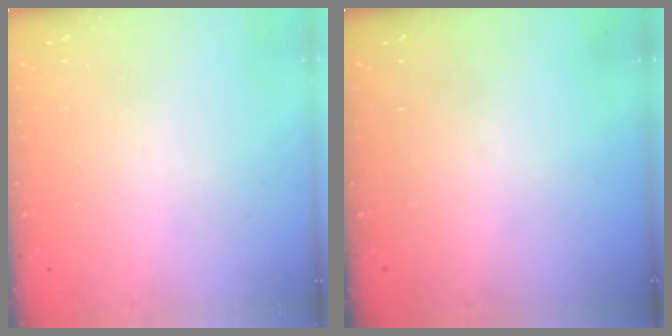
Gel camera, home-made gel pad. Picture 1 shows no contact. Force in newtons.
{"total": 0.0}